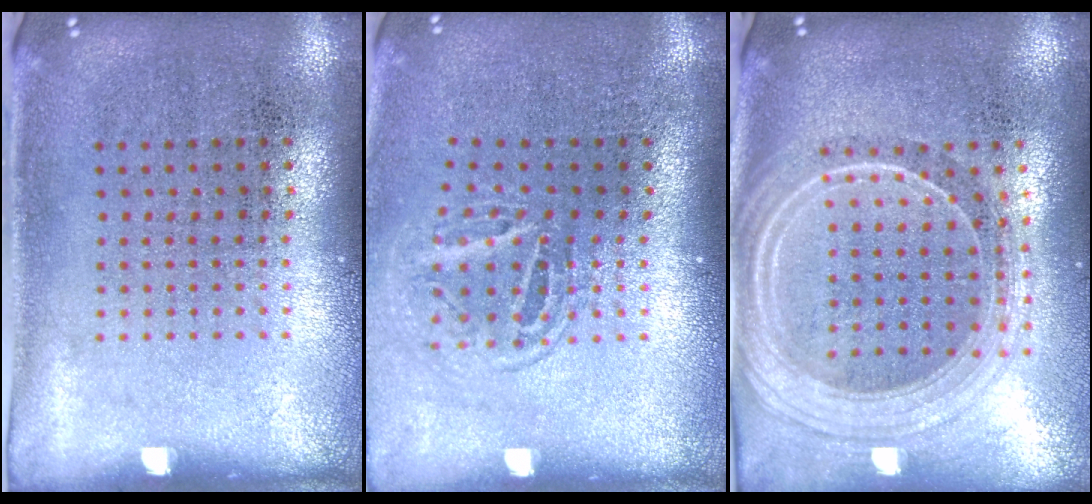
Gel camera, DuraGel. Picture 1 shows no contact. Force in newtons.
{"total": 1.6, "press": 1.0, "slide": 1.3}
{"total": 2.3, "press": 2.0, "slide": 1.1}